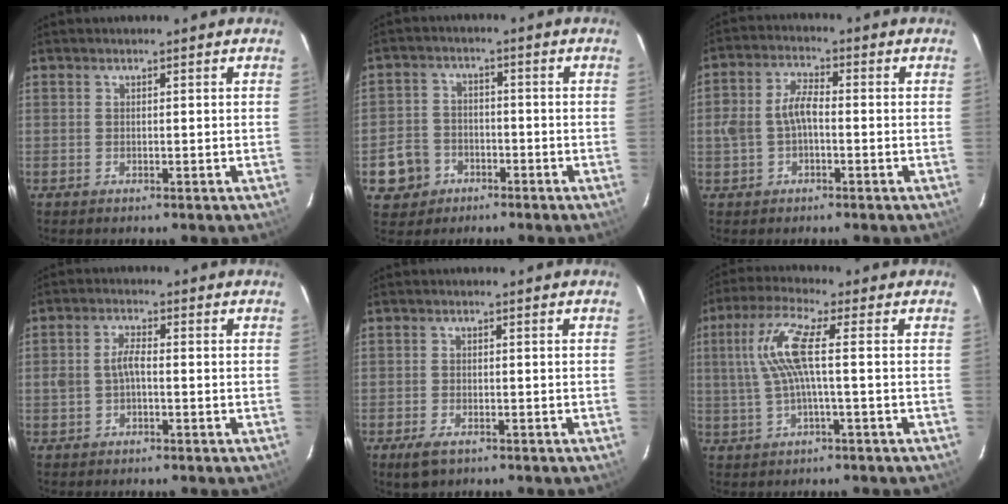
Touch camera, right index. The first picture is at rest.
{"total": 7.6, "force": [-3.5, 6.6, 1.8], "torque": [-0.059, 0.018, -0.052]}
{"total": 6.0, "force": [-1.0, 3.5, 4.8], "torque": [-0.101, 0.016, -0.015]}
{"total": 3.4, "force": [-0.7, 1.7, 2.9], "torque": [-0.061, 0.009, -0.009]}
{"total": 3.8, "force": [-2.6, 1.9, 2.2], "torque": [-0.051, -0.013, -0.045]}
{"total": 8.2, "force": [0.3, 0.4, 8.2], "torque": [-0.168, 0.005, 0.013]}